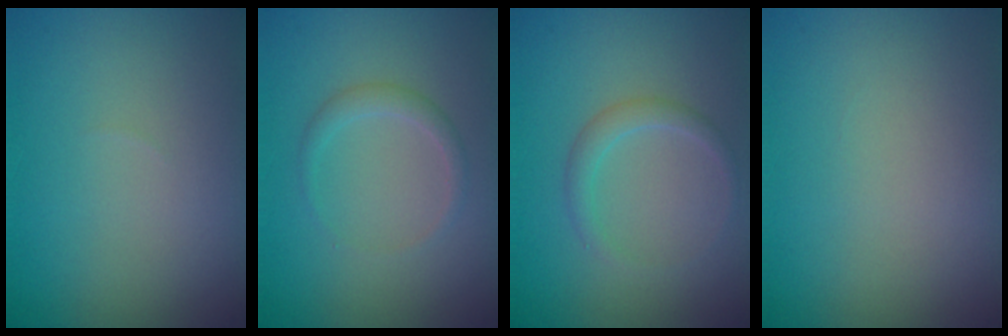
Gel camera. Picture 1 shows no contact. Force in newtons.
{"total": 1.4, "press": 1.4, "slide": 0.1}
{"total": 1.5, "press": 1.5, "slide": 0.2}
{"total": 0.0}